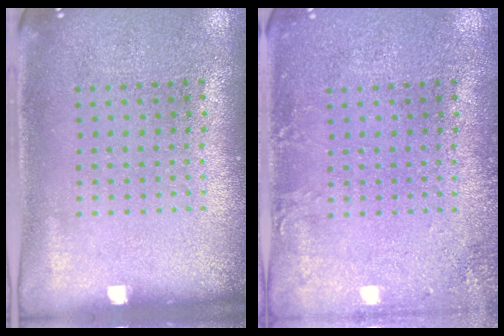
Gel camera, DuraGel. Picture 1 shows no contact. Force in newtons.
{"total": 1.7, "press": 1.7, "slide": 0.3}